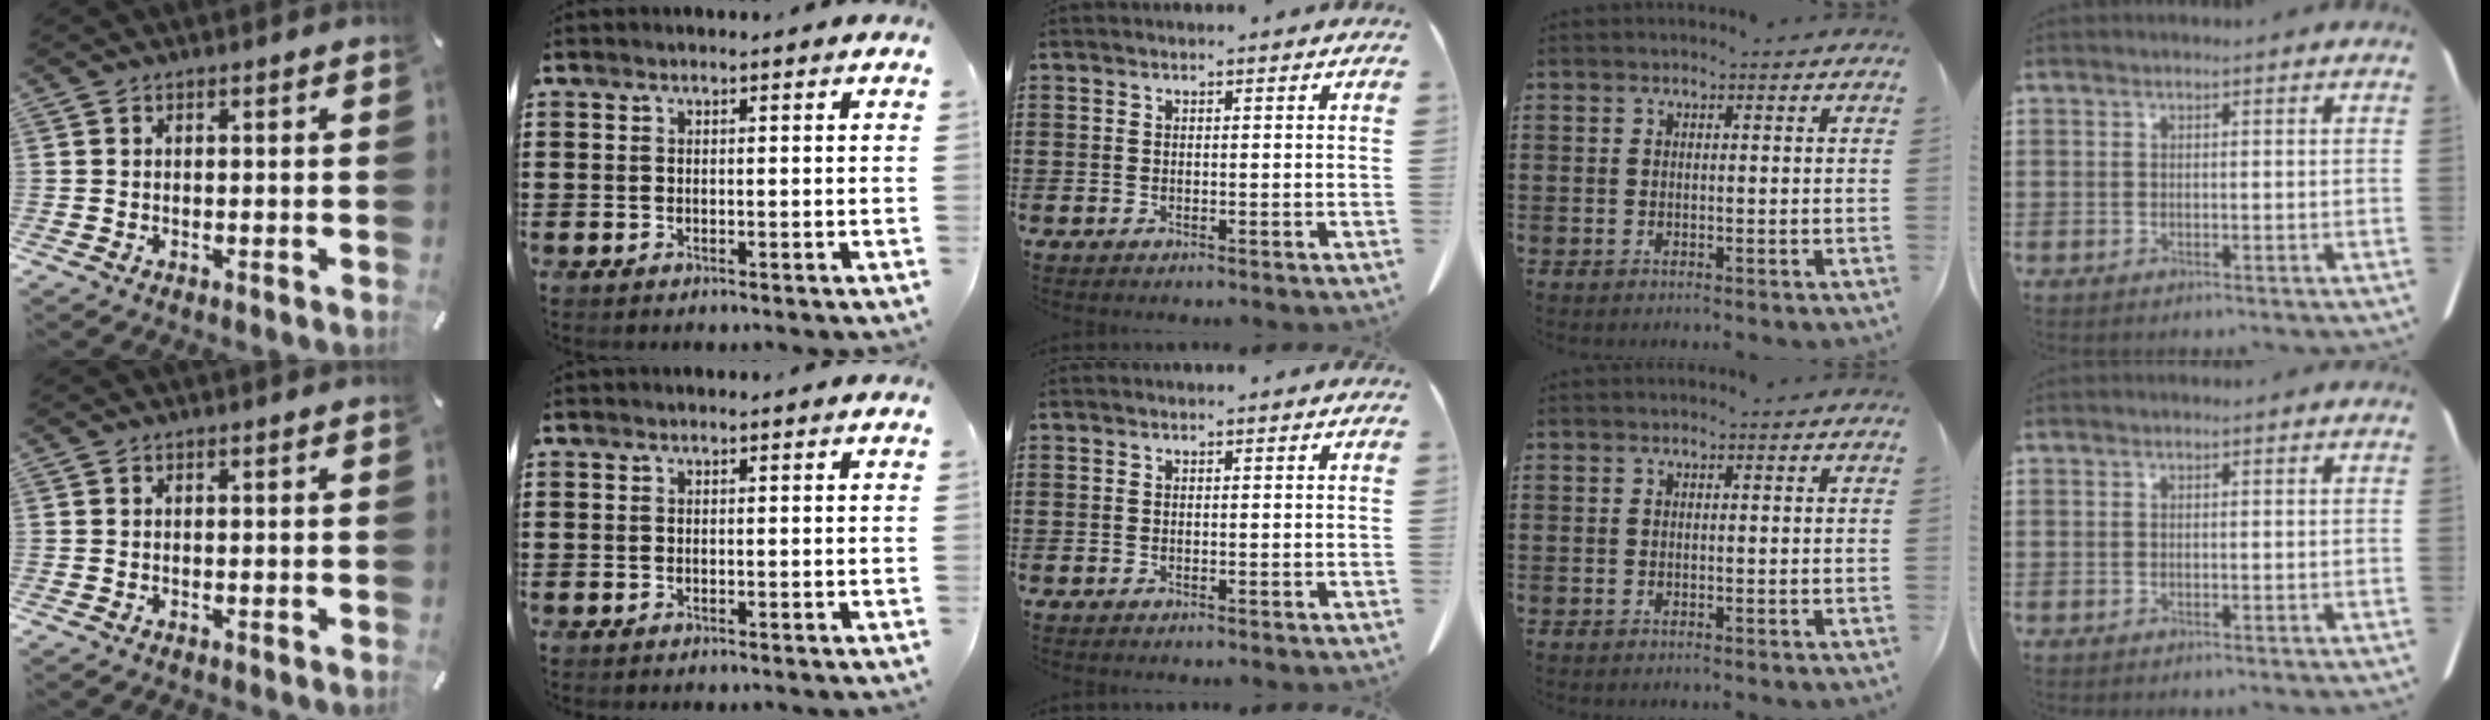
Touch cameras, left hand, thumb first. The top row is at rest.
{}